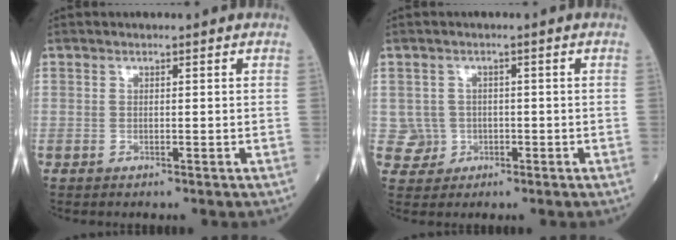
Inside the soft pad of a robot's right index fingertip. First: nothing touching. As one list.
[{"total": 3.2, "force": [-0.5, 3.2, -0.3], "torque": [0.013, 0.011, -0.004]}]